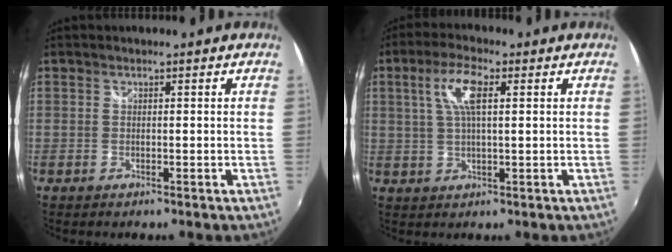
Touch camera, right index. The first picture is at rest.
{"total": 7.0, "force": [2.1, 2.1, 6.3], "torque": [-0.125, 0.010, 0.040]}